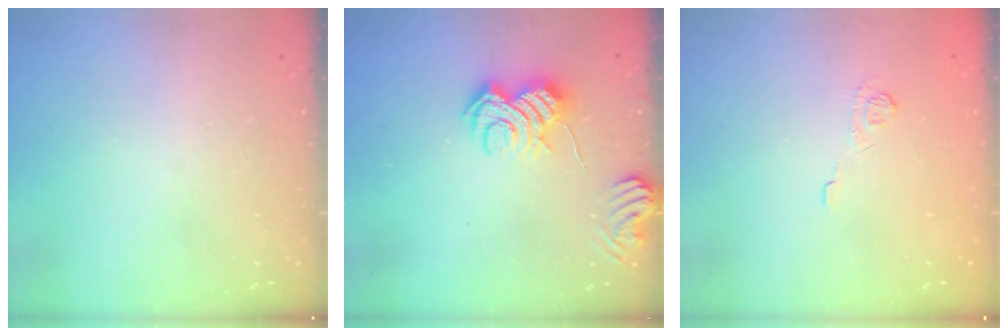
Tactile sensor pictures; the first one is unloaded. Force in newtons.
{"total": 7.2, "press": 7.2, "slide": 0.5}
{"total": 5.2, "press": 4.9, "slide": 1.6}